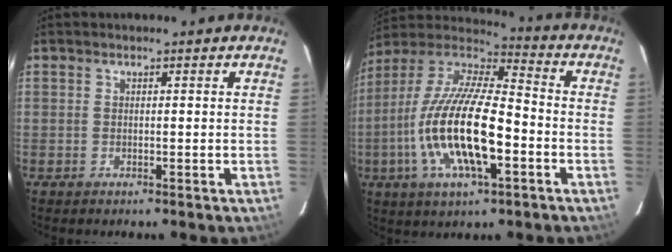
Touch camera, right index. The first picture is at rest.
{"total": 20.8, "force": [-5.4, 6.8, 18.9], "torque": [-0.377, -0.015, -0.106]}